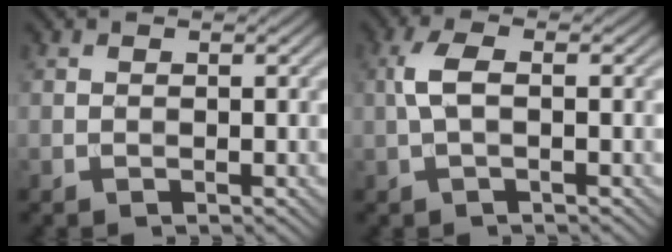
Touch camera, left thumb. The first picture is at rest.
{"total": 3.4, "force": [0.0, 1.1, 3.2], "torque": [-0.072, 0.009, -0.005]}